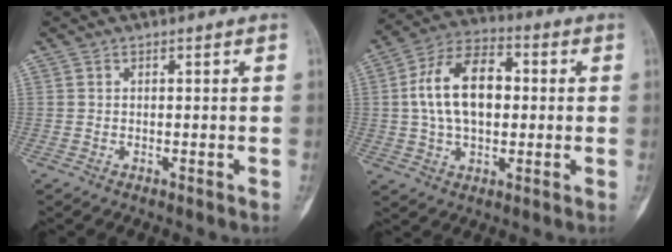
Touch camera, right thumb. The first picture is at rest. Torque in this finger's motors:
{"motor_torque": [1.68, 1.76, 0.73, -0.49, 0.20]}